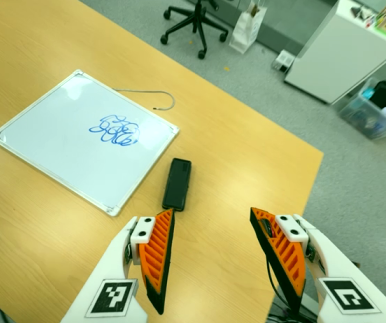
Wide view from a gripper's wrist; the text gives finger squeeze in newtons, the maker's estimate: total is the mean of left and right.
{"total": 0.0}